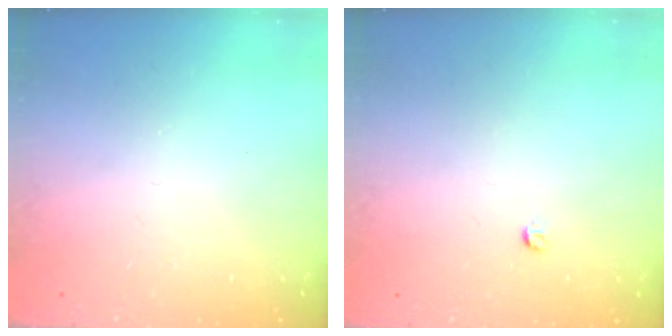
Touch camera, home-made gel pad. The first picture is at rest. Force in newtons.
{"total": 3.0, "press": 2.9, "slide": 0.4}